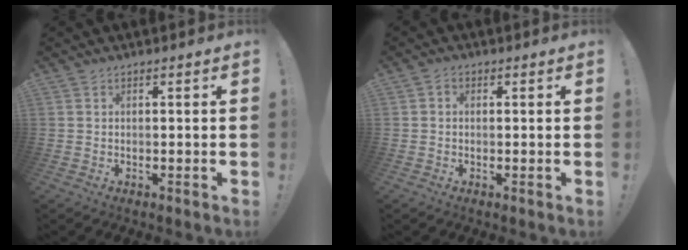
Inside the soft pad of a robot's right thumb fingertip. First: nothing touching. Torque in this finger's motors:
{"motor_torque": [-0.20, 0.18, -0.21, 0.22, 0.00]}